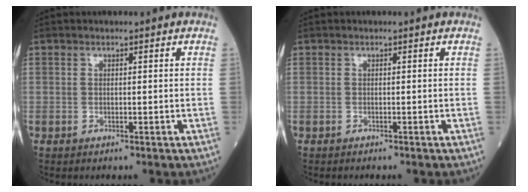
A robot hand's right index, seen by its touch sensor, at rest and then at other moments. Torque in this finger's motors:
{"motor_torque": [-0.17, 0.03, -0.02, -0.01]}